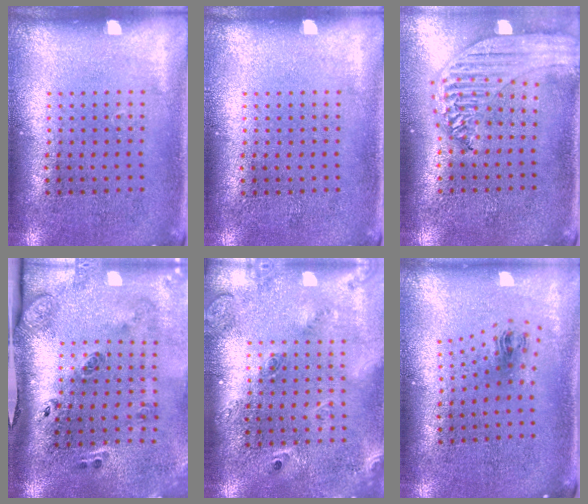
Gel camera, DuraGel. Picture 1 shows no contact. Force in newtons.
{"total": 0.0}
{"total": 2.0, "press": 1.9, "slide": 0.7}
{"total": 3.2, "press": 1.9, "slide": 2.6}
{"total": 2.4, "press": 1.7, "slide": 1.6}
{"total": 1.0, "press": 0.4, "slide": 0.9}